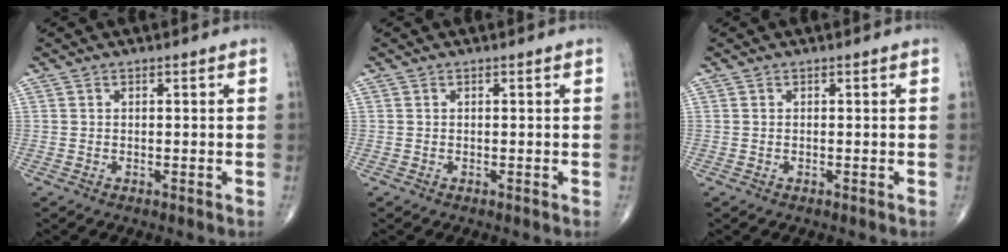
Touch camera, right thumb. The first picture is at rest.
{"total": 0.0}
{"total": 0.0}